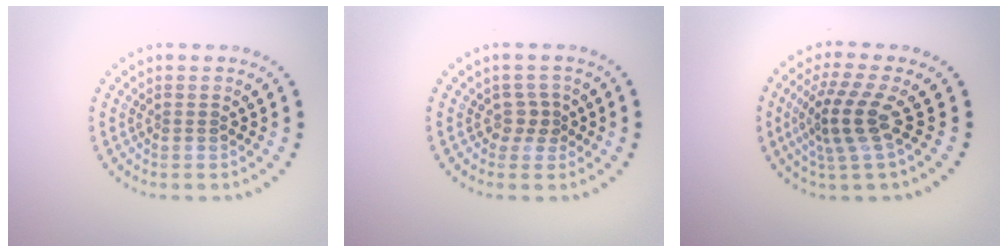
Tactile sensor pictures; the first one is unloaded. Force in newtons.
{"total": 1.4, "press": 1.1, "slide": 0.9}
{"total": 4.0, "press": 2.9, "slide": 2.7}